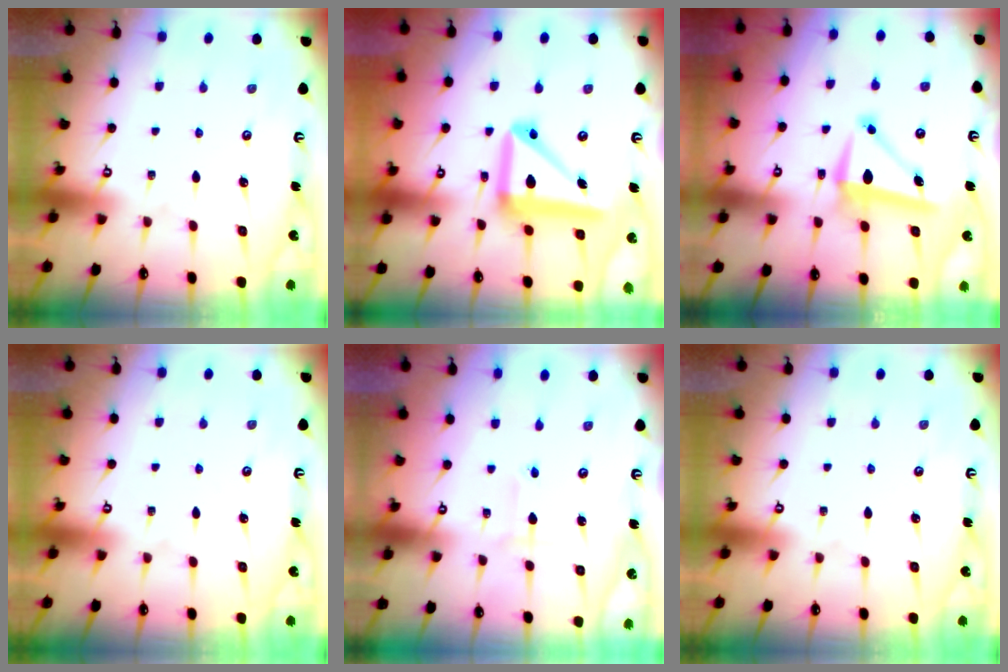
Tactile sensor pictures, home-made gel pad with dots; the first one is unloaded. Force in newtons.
{"total": 15.4, "press": 15.2, "slide": 2.4}
{"total": 8.0, "press": 7.7, "slide": 2.2}
{"total": 0.0}
{"total": 1.7, "press": 1.5, "slide": 0.9}
{"total": 0.0}